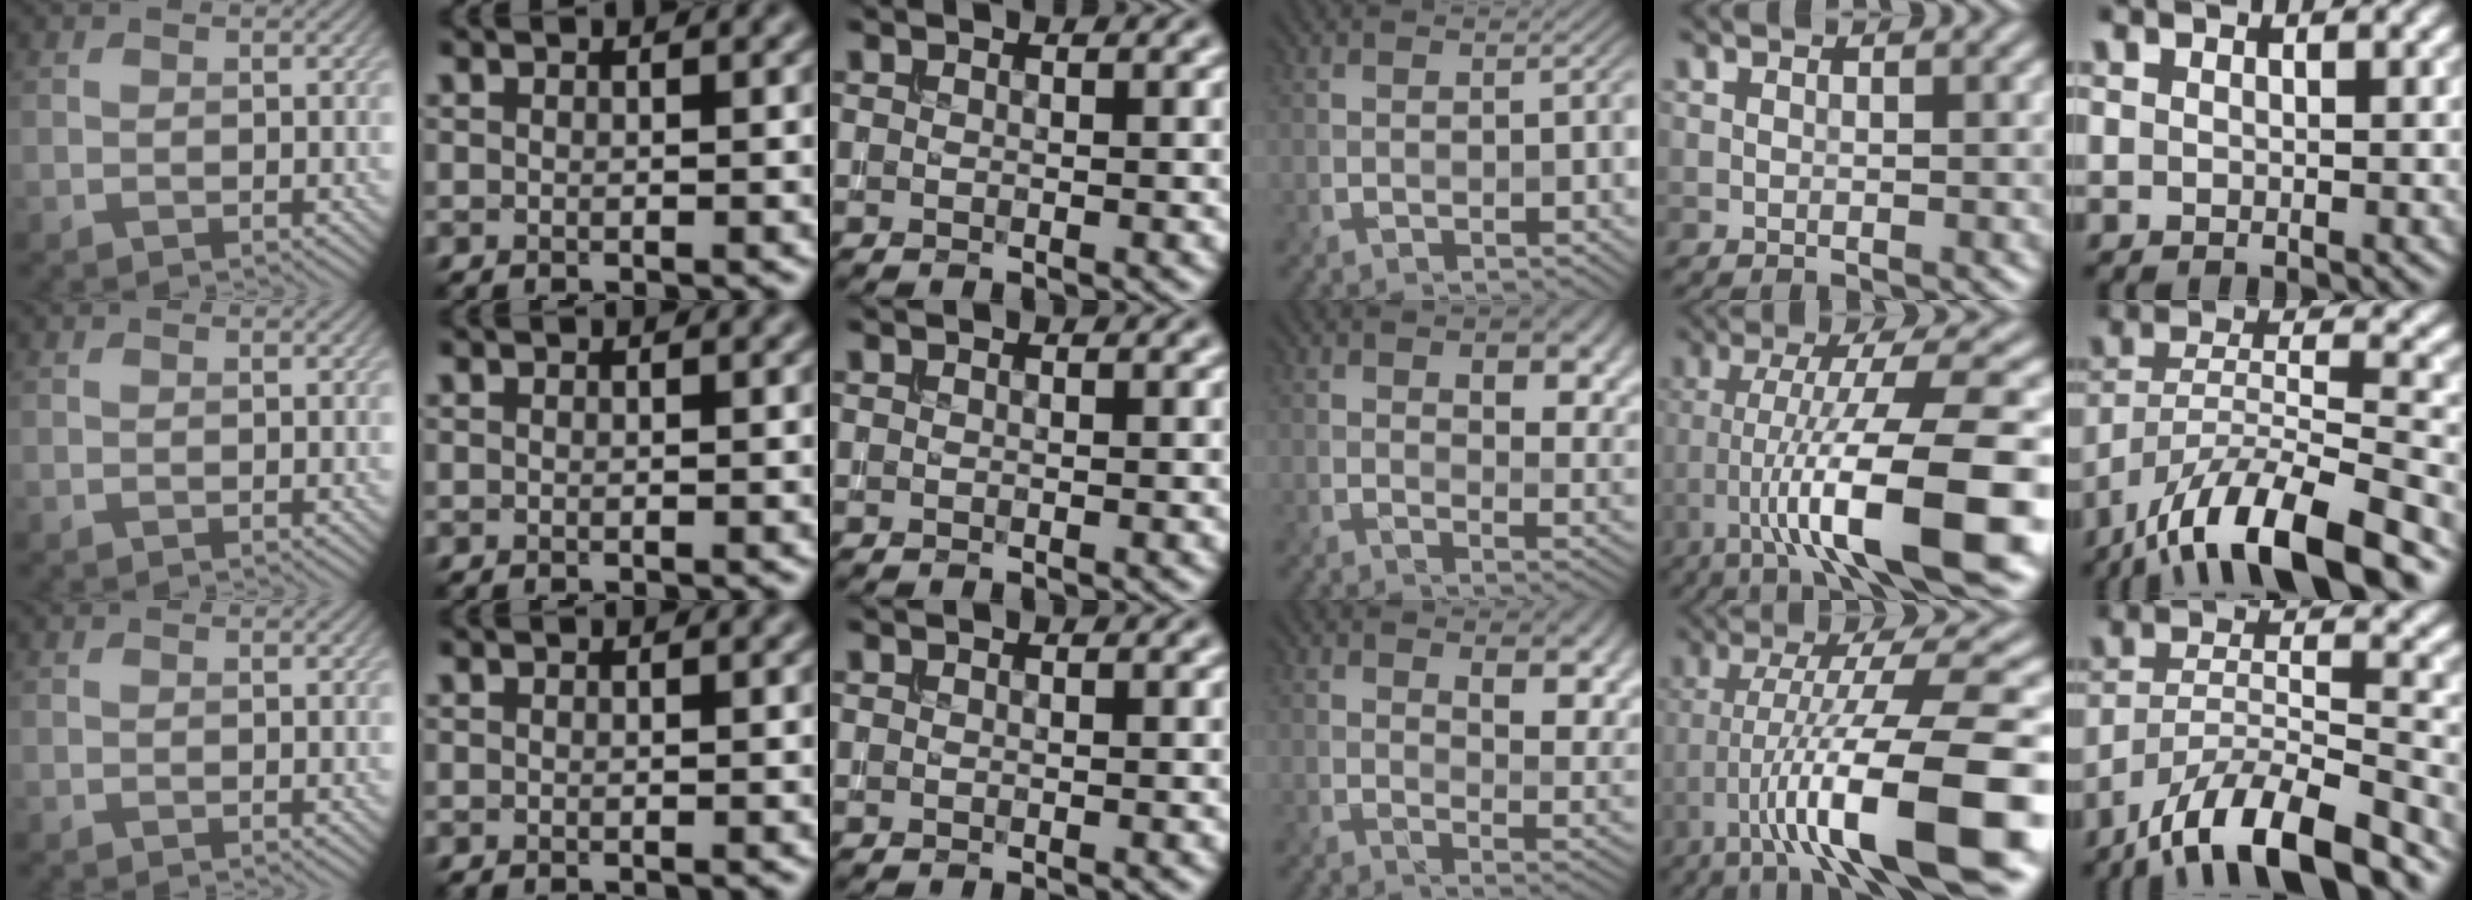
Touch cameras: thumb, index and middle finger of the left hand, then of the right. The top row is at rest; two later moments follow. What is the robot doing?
{"motion": "extract", "object": "bucket"}